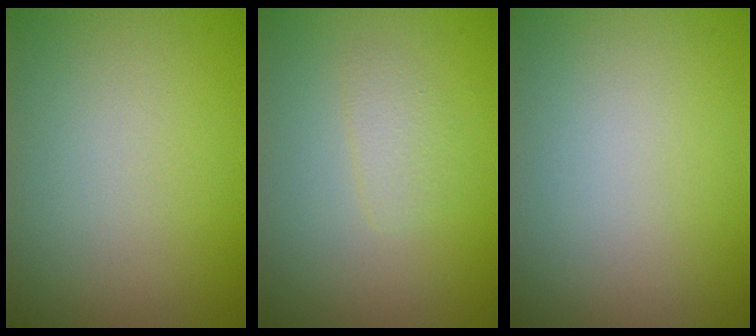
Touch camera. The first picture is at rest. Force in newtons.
{"total": 1.2, "press": 1.2, "slide": 0.0}
{"total": 0.0}